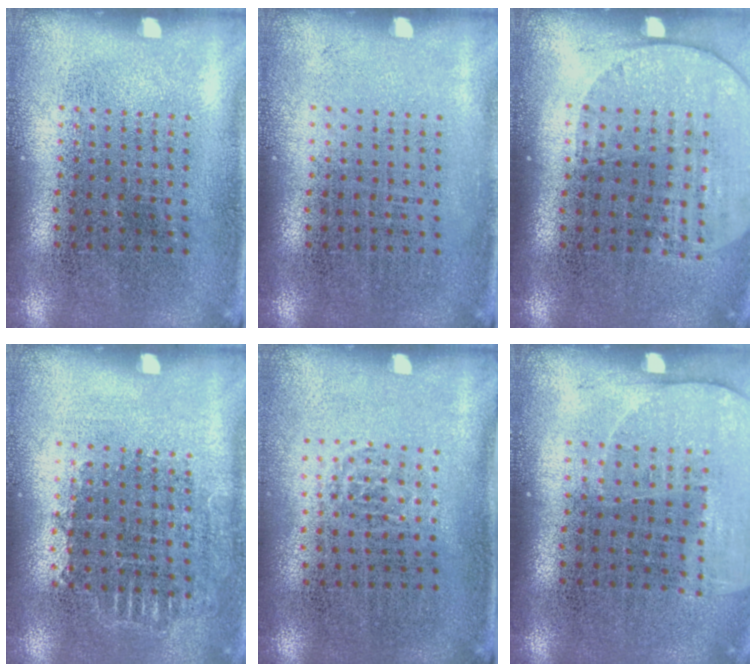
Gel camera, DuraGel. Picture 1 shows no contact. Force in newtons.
{"total": 0.0}
{"total": 1.7, "press": 1.5, "slide": 0.7}
{"total": 0.7, "press": 0.7, "slide": 0.1}
{"total": 0.5, "press": 0.4, "slide": 0.4}
{"total": 1.4, "press": 1.3, "slide": 0.5}